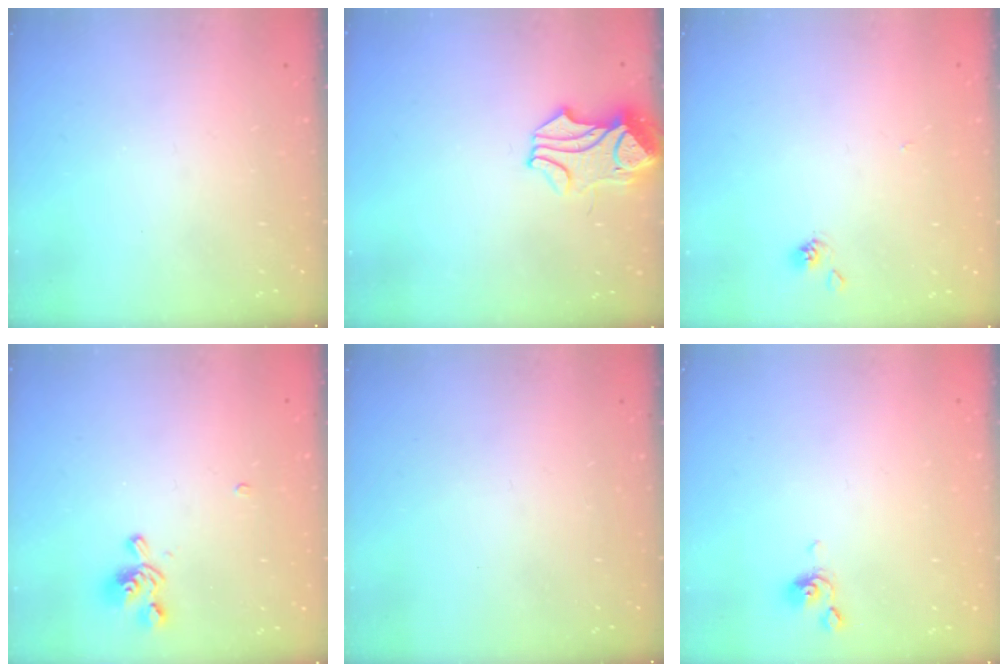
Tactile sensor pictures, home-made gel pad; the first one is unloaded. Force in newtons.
{"total": 1.3, "press": 0.2, "slide": 1.3}
{"total": 1.8, "press": 1.8, "slide": 0.1}
{"total": 1.1, "press": 0.1, "slide": 1.1}
{"total": 0.0}
{"total": 0.9, "press": 0.8, "slide": 0.3}